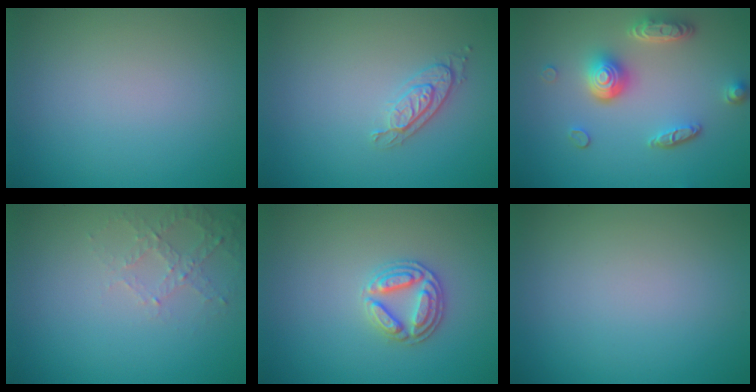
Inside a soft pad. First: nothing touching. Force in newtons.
{"total": 2.0, "press": 1.8, "slide": 0.9}
{"total": 4.9, "press": 3.7, "slide": 3.2}
{"total": 2.2, "press": 2.1, "slide": 0.6}
{"total": 2.8, "press": 2.8, "slide": 0.3}
{"total": 0.0}